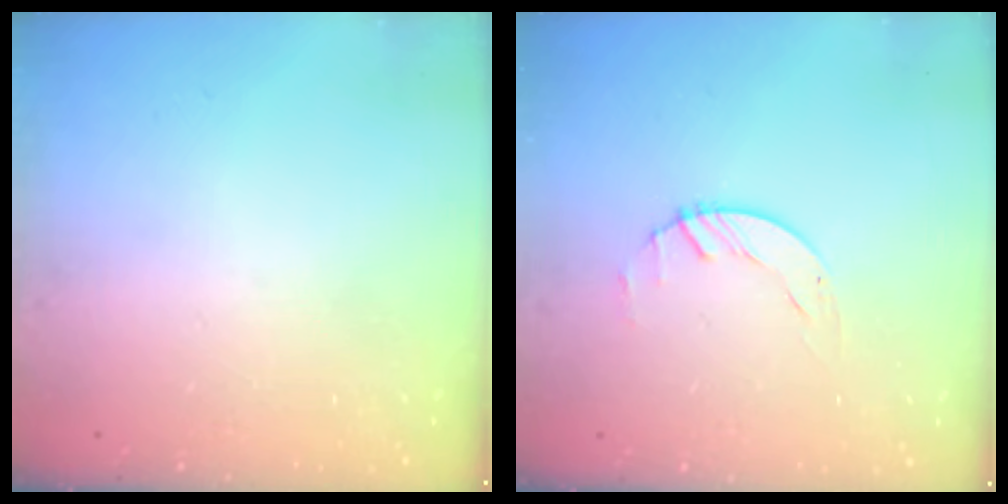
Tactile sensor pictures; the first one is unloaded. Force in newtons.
{"total": 0.8, "press": 0.8, "slide": 0.2}